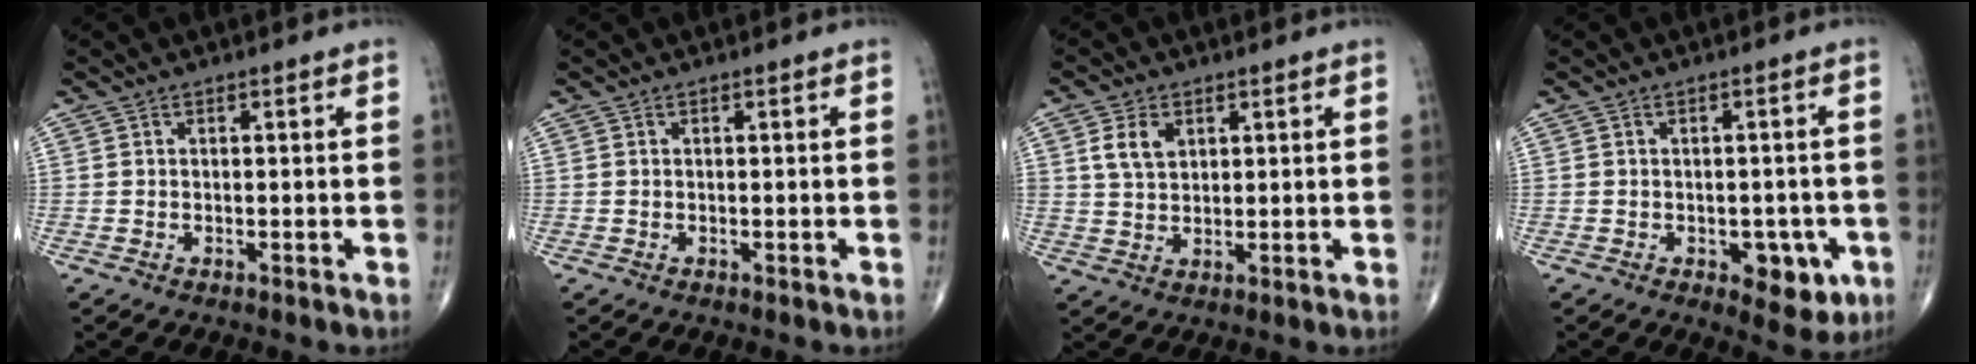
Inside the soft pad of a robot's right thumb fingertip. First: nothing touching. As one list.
[{"total": 0.0}, {"total": 5.3, "force": [2.1, 3.5, 3.4], "torque": [-0.052, -0.006, 0.042]}, {"total": 7.1, "force": [-2.6, 4.0, 5.2], "torque": [-0.033, 0.006, -0.025]}]